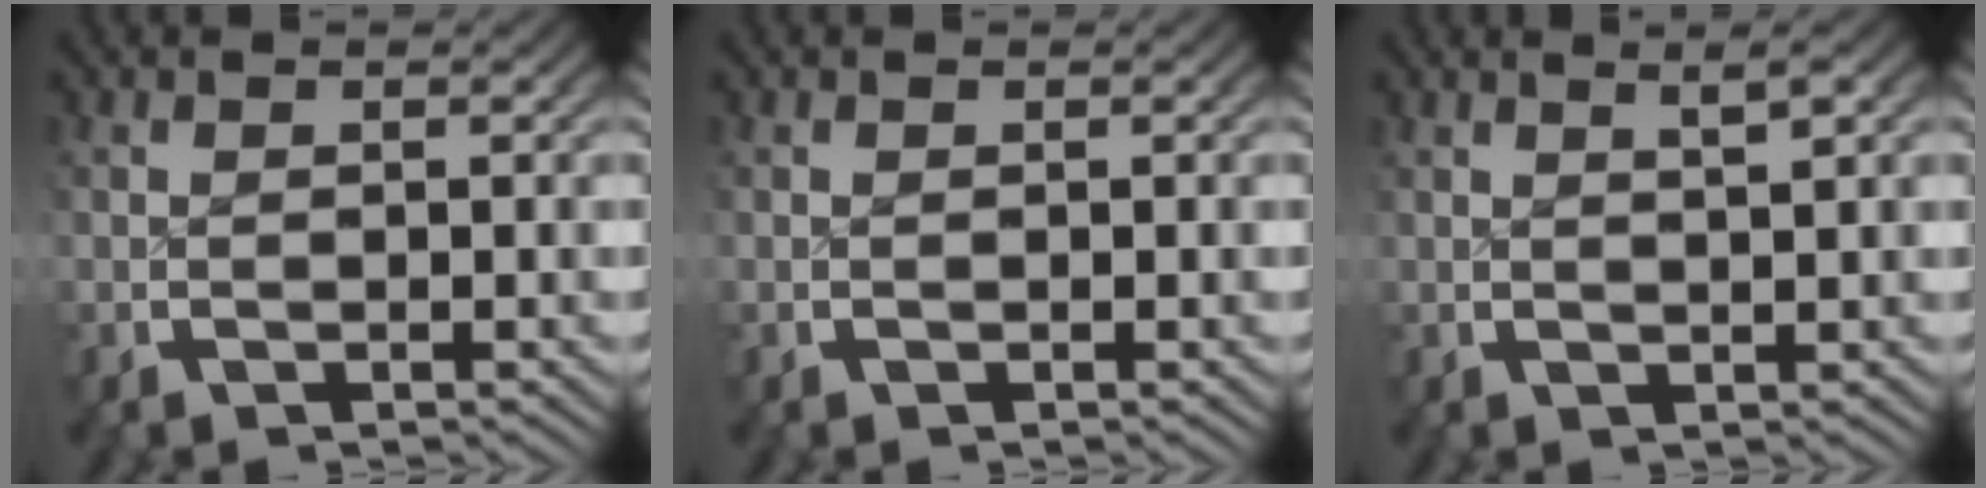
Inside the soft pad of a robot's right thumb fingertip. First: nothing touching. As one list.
[{"total": 0.0}, {"total": 2.3, "force": [1.3, 0.1, 1.8], "torque": [-0.023, 0.004, 0.024]}]